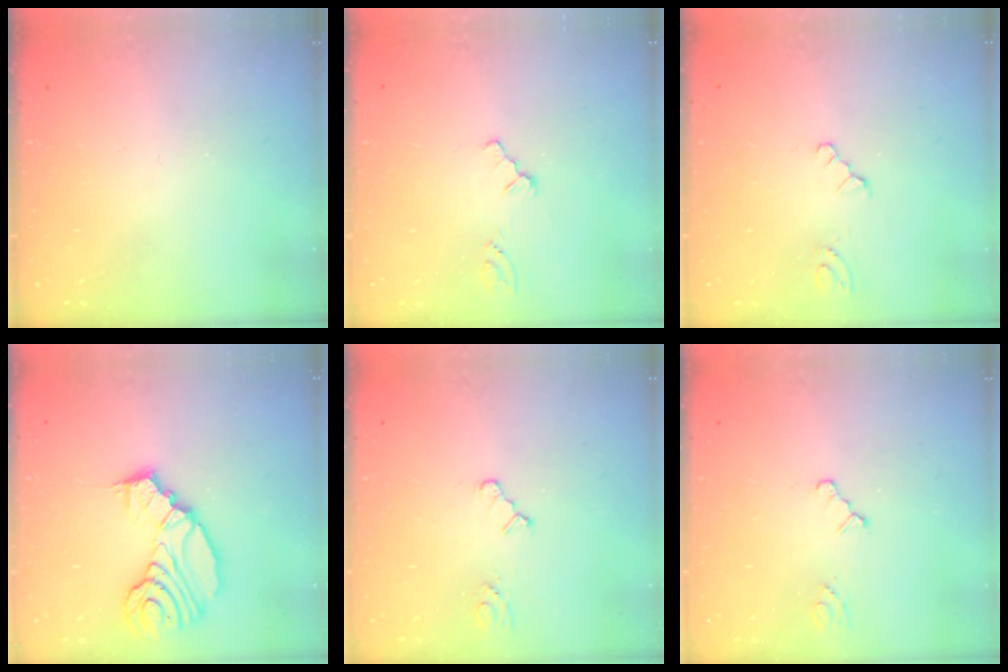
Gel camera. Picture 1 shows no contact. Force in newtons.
{"total": 0.0}
{"total": 0.0}
{"total": 14.4, "press": 13.7, "slide": 4.6}
{"total": 2.3, "press": 2.3, "slide": 0.3}
{"total": 1.6, "press": 1.6, "slide": 0.3}